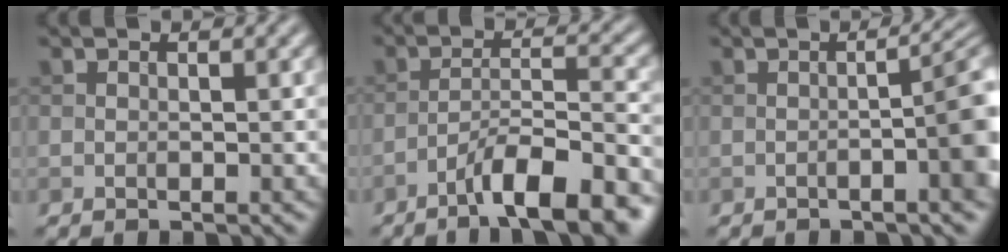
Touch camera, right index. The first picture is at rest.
{"total": 9.0, "force": [-6.2, 1.7, 6.2], "torque": [-0.092, 0.013, -0.100]}
{"total": 6.3, "force": [-1.0, 1.5, 6.1], "torque": [-0.068, 0.002, -0.011]}